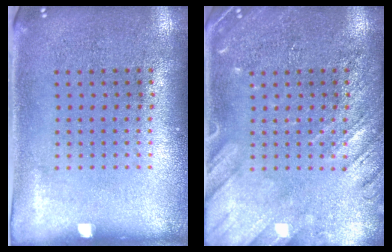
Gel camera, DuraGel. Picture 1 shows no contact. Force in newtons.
{"total": 2.9, "press": 2.8, "slide": 0.3}